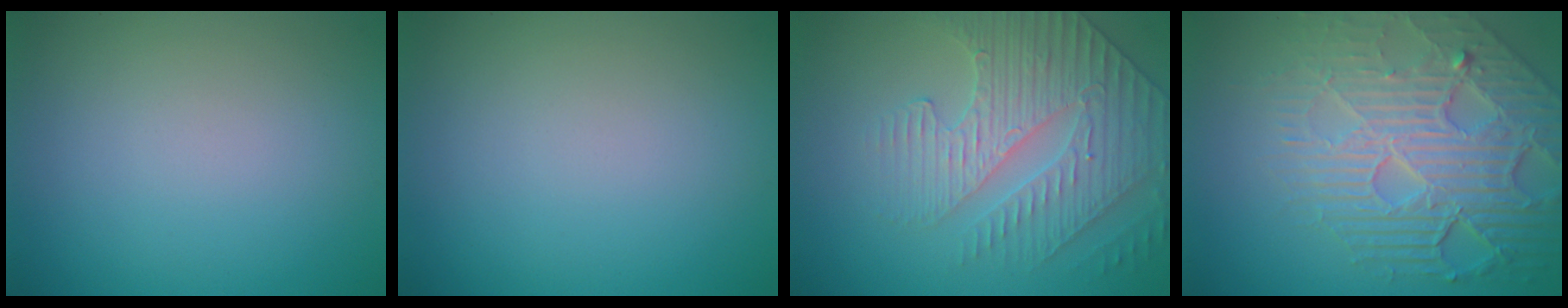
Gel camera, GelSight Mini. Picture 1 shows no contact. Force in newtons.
{"total": 0.0}
{"total": 4.2, "press": 4.1, "slide": 0.6}
{"total": 8.0, "press": 5.9, "slide": 5.4}